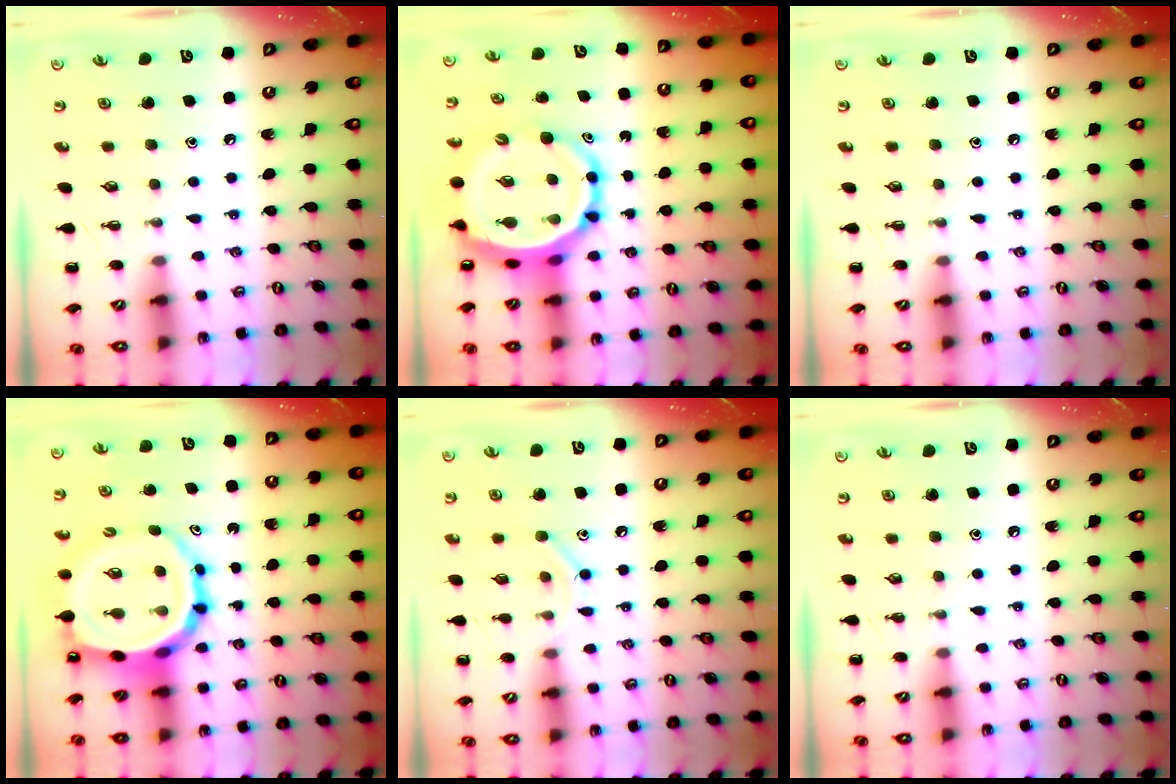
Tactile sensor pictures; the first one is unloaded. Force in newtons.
{"total": 11.8, "press": 11.3, "slide": 3.3}
{"total": 0.0}
{"total": 15.5, "press": 14.9, "slide": 4.3}
{"total": 8.0, "press": 7.8, "slide": 1.5}
{"total": 0.0}